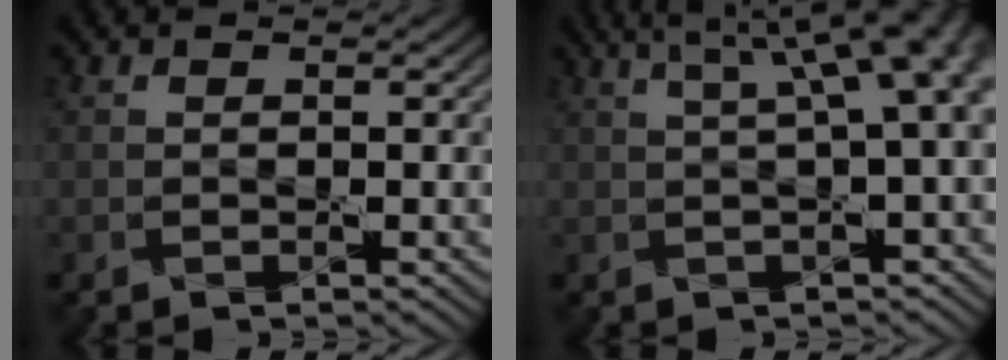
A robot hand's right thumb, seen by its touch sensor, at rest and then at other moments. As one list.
[{"total": 11.1, "force": [3.4, 3.9, 9.8], "torque": [-0.106, 0.050, 0.032]}]